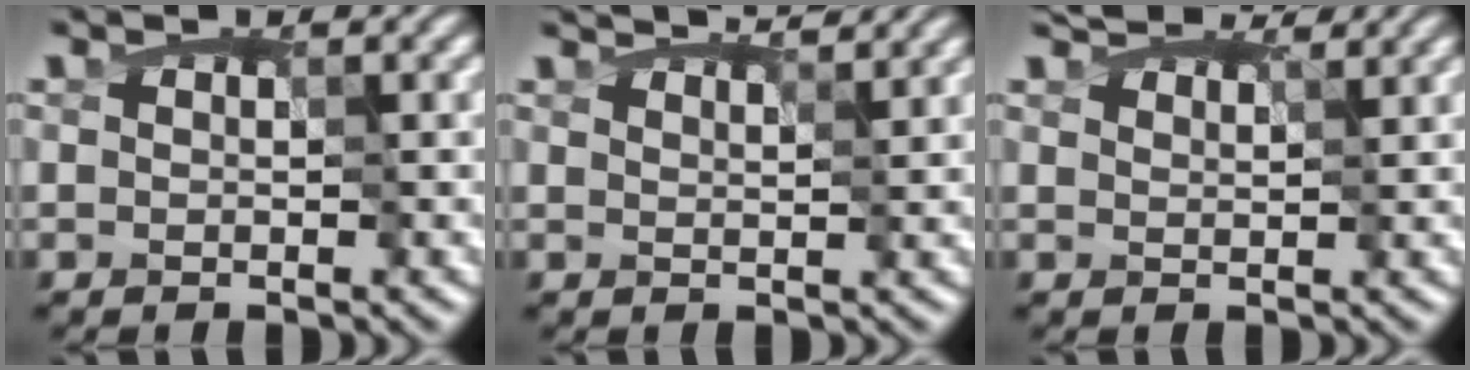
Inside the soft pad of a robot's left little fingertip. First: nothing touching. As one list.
[{"total": 4.9, "force": [4.2, 1.3, 2.2], "torque": [-0.043, 0.014, 0.047]}, {"total": 5.2, "force": [4.5, 1.5, 2.1], "torque": [-0.055, 0.007, 0.060]}]